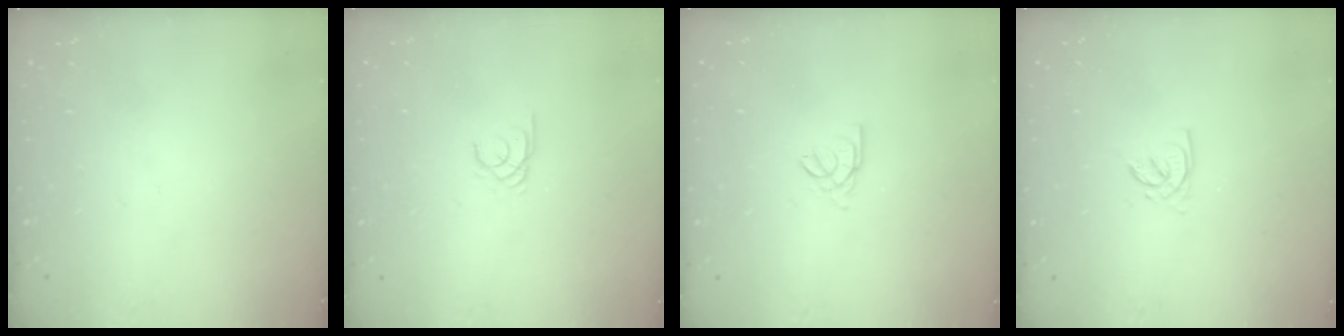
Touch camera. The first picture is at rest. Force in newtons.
{"total": 1.6, "press": 1.6, "slide": 0.2}
{"total": 2.5, "press": 2.5, "slide": 0.5}
{"total": 2.6, "press": 2.6, "slide": 0.2}